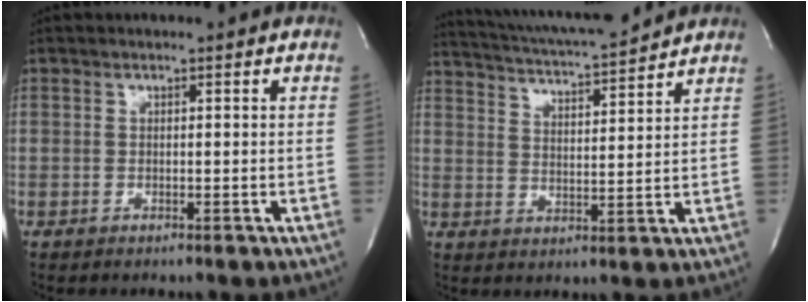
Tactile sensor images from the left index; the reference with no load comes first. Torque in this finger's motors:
{"motor_torque": [0.69, -0.84, 0.44, 0.08]}